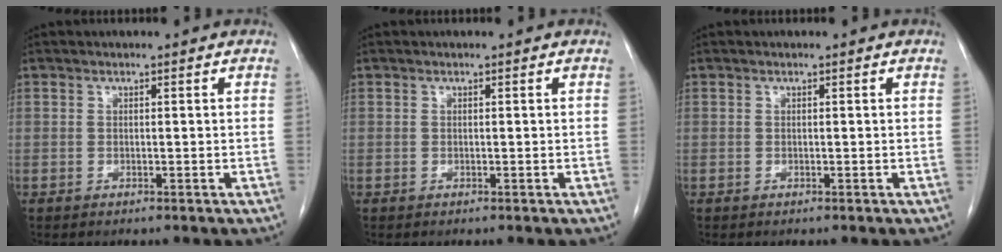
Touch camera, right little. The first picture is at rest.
{"total": 0.0}
{"total": 0.0}